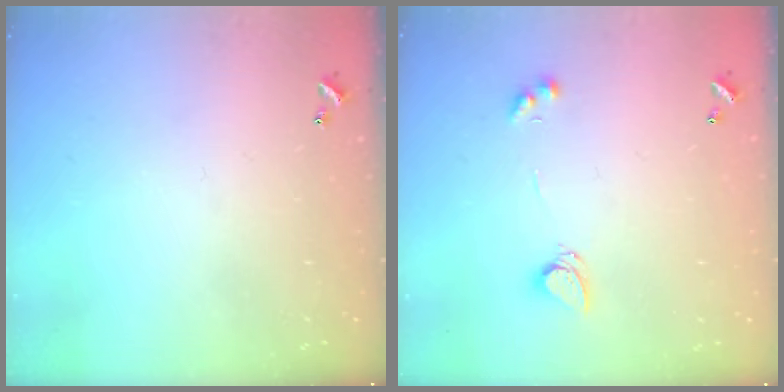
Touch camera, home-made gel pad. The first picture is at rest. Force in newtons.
{"total": 4.2, "press": 4.2, "slide": 0.2}